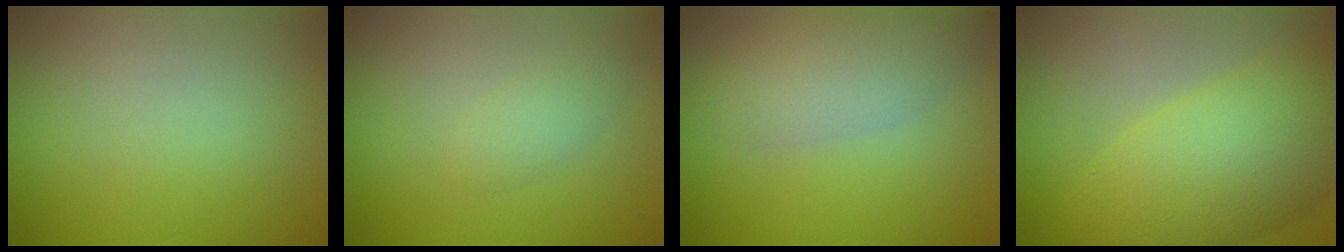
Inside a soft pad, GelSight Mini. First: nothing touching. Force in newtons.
{"total": 1.4, "press": 1.4, "slide": 0.1}
{"total": 3.8, "press": 3.8, "slide": 0.2}
{"total": 8.4, "press": 8.4, "slide": 0.3}